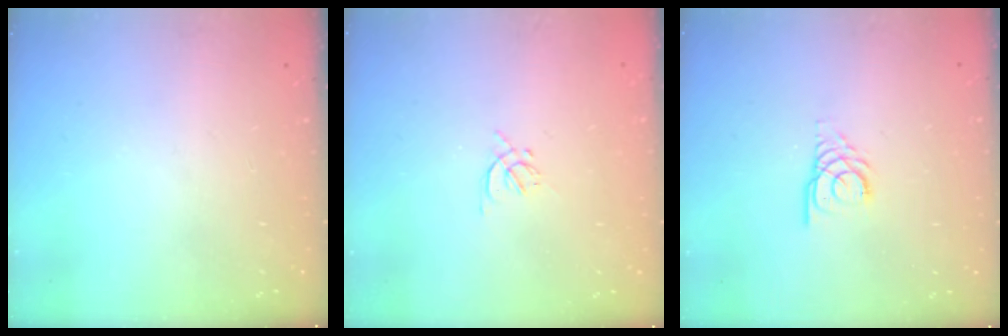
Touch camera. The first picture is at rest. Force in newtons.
{"total": 1.6, "press": 1.6, "slide": 0.5}
{"total": 4.1, "press": 4.1, "slide": 0.2}